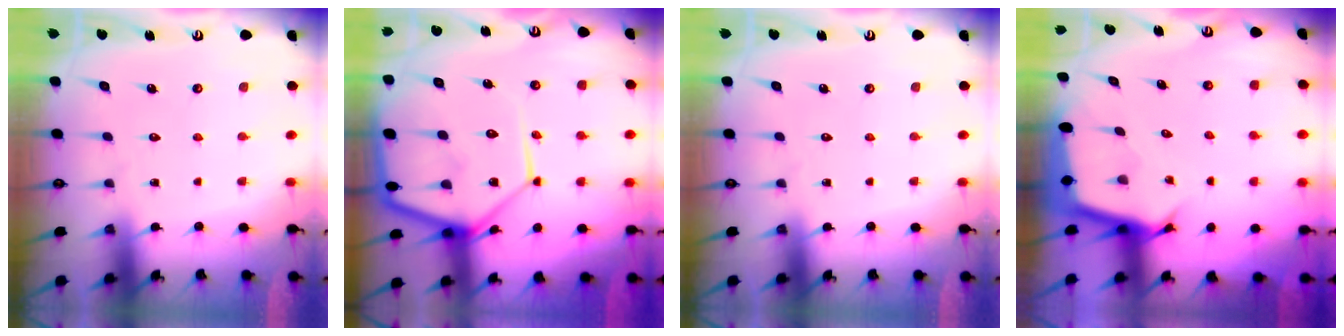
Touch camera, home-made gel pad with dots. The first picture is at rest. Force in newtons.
{"total": 18.3, "press": 18.2, "slide": 1.8}
{"total": 0.0}
{"total": 2.9, "press": 2.9, "slide": 0.1}